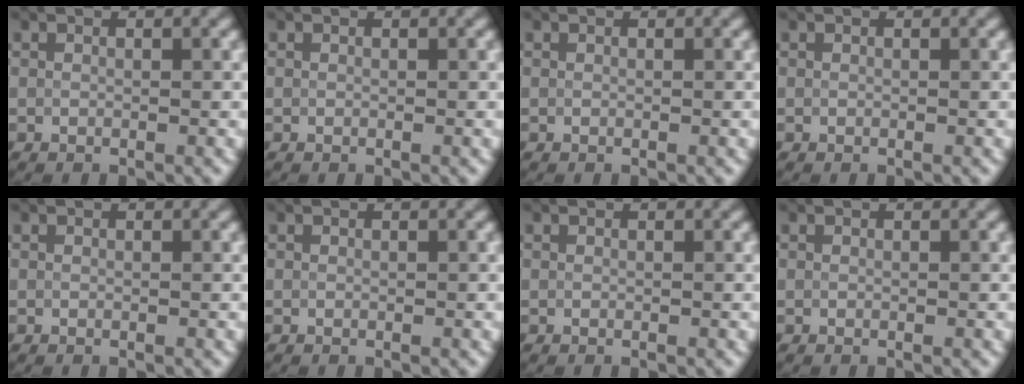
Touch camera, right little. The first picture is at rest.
{"total": 0.0}
{"total": 0.0}
{"total": 0.0}
{"total": 0.0}
{"total": 0.0}
{"total": 0.0}
{"total": 0.0}